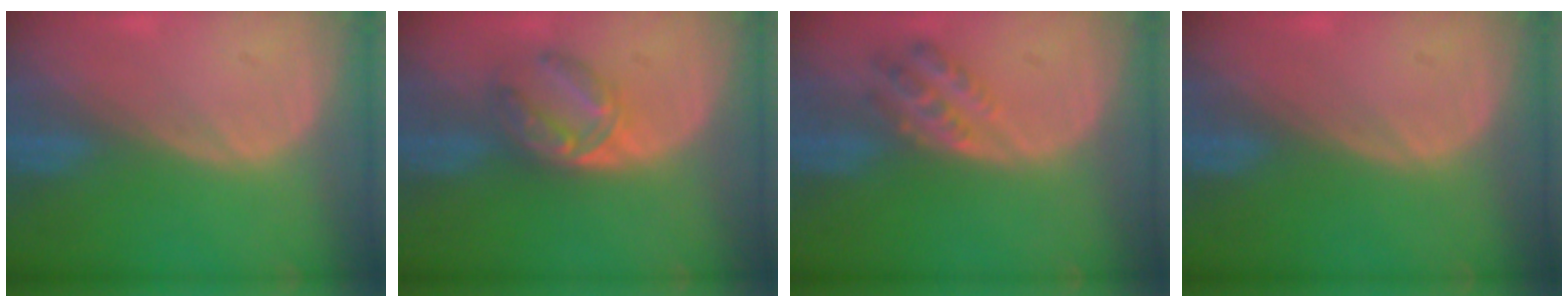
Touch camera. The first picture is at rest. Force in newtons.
{"total": 5.6, "press": 5.4, "slide": 1.7}
{"total": 4.4, "press": 4.1, "slide": 1.7}
{"total": 0.0}